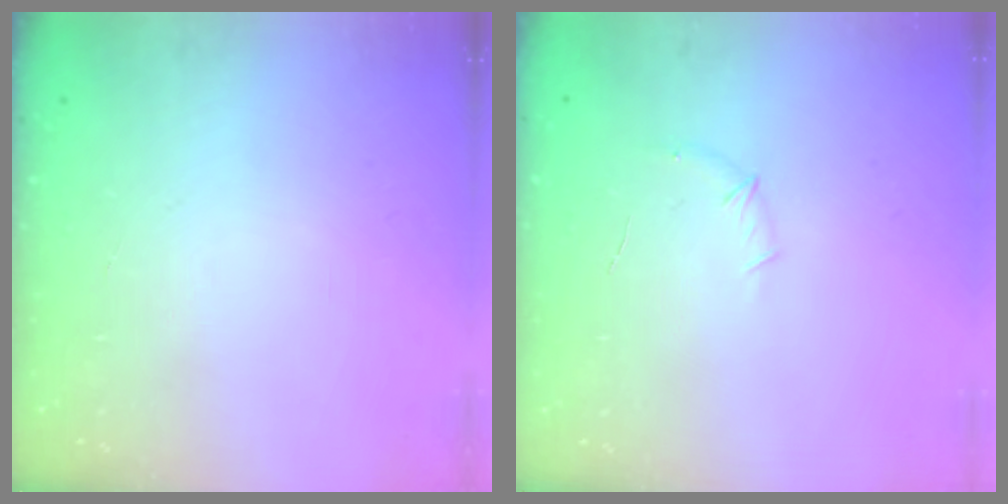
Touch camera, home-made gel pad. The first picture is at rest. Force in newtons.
{"total": 5.0, "press": 4.8, "slide": 1.4}